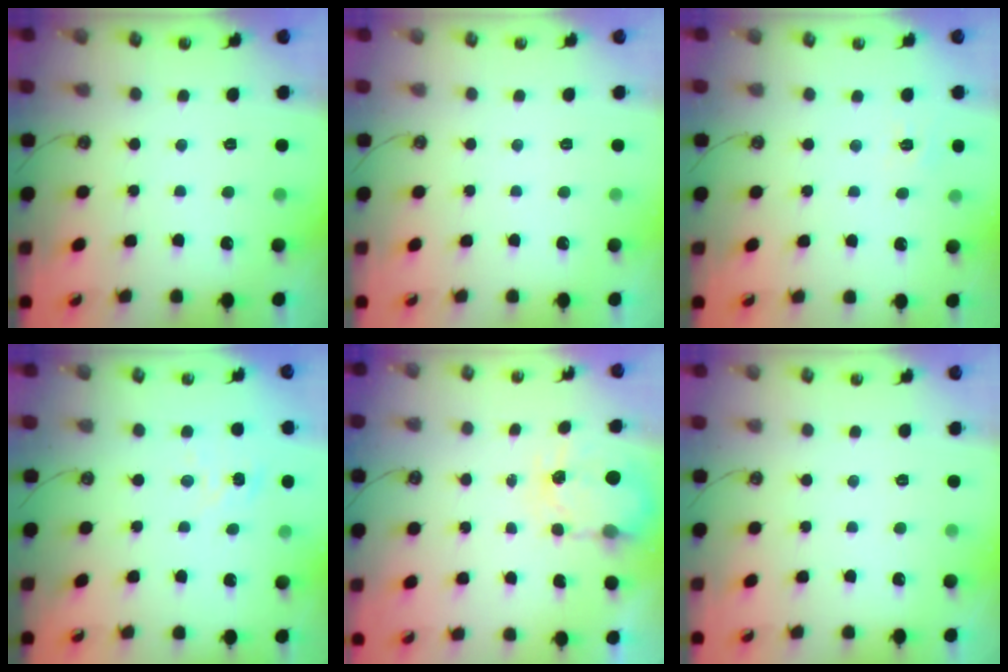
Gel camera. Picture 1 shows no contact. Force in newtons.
{"total": 0.0}
{"total": 4.8, "press": 4.8, "slide": 0.4}
{"total": 2.9, "press": 2.8, "slide": 0.3}
{"total": 4.1, "press": 4.0, "slide": 0.5}
{"total": 0.0}